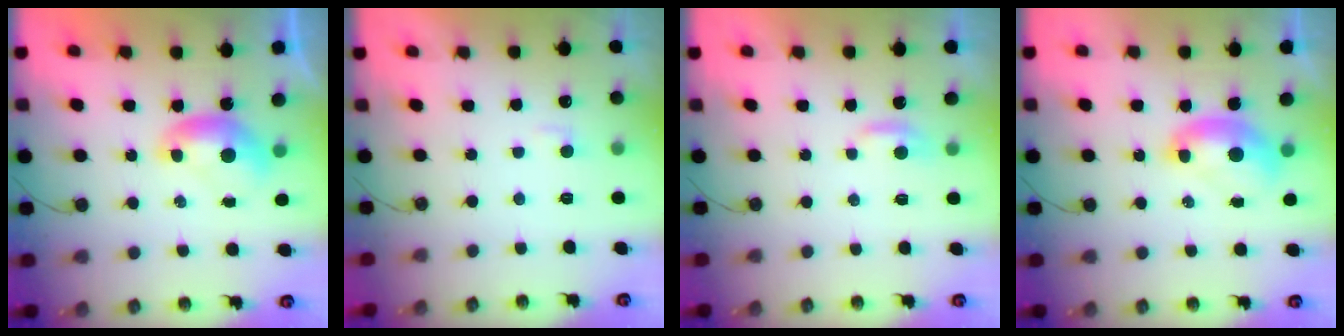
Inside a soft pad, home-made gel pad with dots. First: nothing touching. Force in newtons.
{"total": 2.8, "press": 2.7, "slide": 0.4}
{"total": 1.5, "press": 1.5, "slide": 0.3}
{"total": 2.0, "press": 2.0, "slide": 0.4}